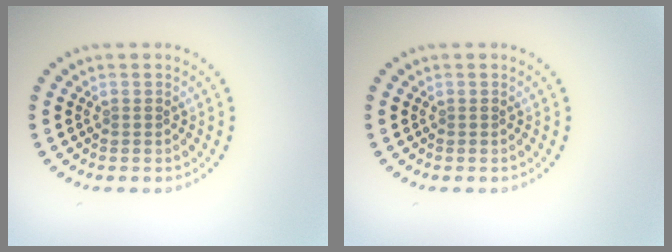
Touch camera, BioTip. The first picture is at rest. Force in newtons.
{"total": 0.0}